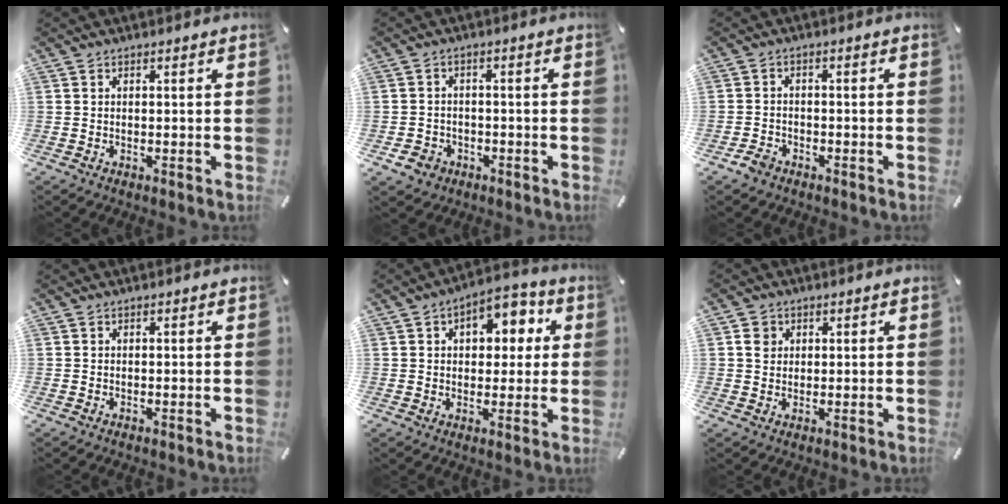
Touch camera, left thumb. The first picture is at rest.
{"total": 4.2, "force": [-2.2, 3.5, 0.9], "torque": [-0.020, 0.009, -0.041]}
{"total": 2.9, "force": [-2.3, 1.7, 0.8], "torque": [-0.018, 0.010, -0.047]}
{"total": 0.0}
{"total": 8.1, "force": [2.4, 6.2, 4.7], "torque": [-0.058, -0.006, 0.033]}
{"total": 2.9, "force": [0.9, 2.7, 0.7], "torque": [-0.004, -0.002, 0.012]}